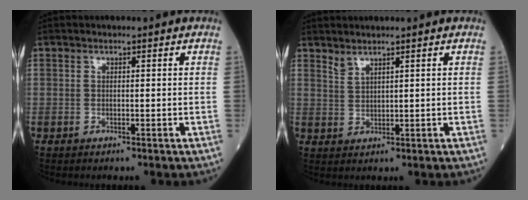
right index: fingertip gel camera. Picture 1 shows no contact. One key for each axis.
{"total": 1.7, "fx": 1.6, "fy": 0.0, "fz": 0.7, "tx": -0.014, "ty": -0.005, "tz": 0.035}